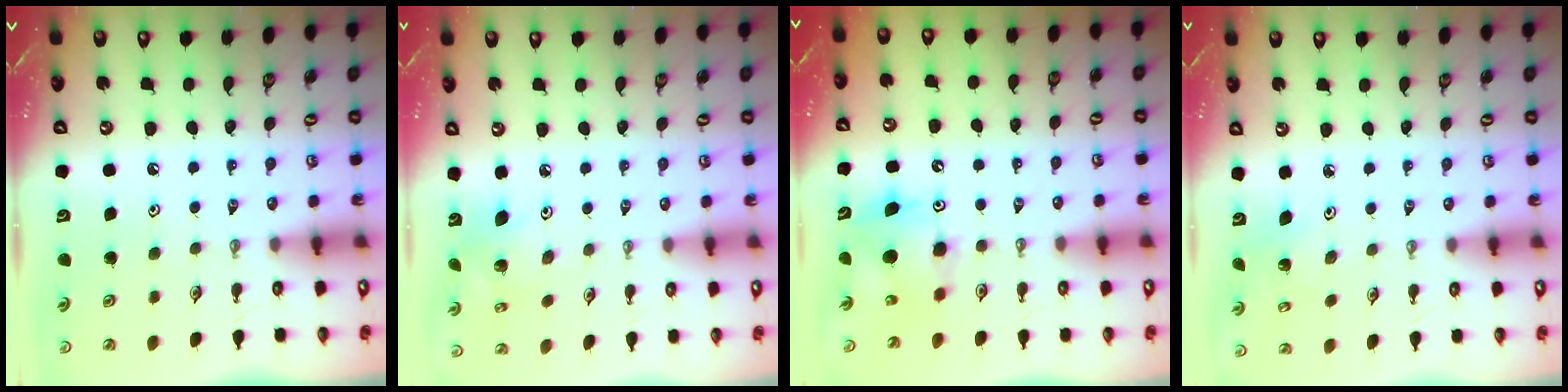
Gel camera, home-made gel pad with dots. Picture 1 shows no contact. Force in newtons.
{"total": 6.0, "press": 6.0, "slide": 0.2}
{"total": 8.0, "press": 8.0, "slide": 0.4}
{"total": 2.0, "press": 2.0, "slide": 0.1}